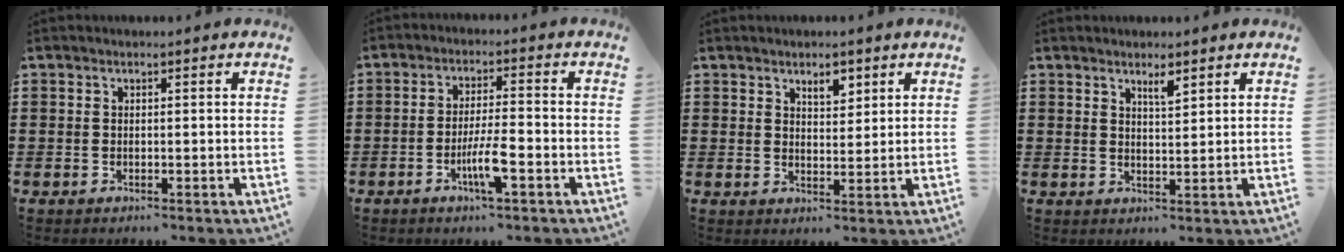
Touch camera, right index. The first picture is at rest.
{"total": 5.6, "force": [-2.5, 0.8, 4.9], "torque": [-0.101, -0.010, -0.048]}
{"total": 3.4, "force": [2.4, 1.7, 1.7], "torque": [-0.024, 0.000, 0.040]}
{"total": 2.6, "force": [2.0, 0.5, 1.5], "torque": [-0.025, 0.000, 0.033]}